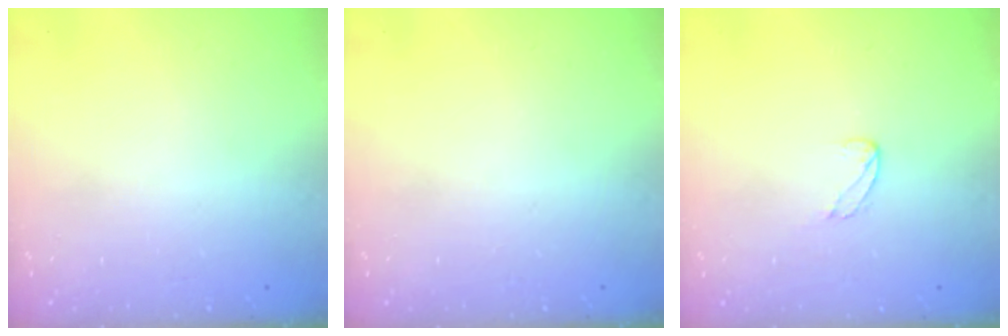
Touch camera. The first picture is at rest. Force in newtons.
{"total": 0.0}
{"total": 3.9, "press": 3.9, "slide": 0.2}